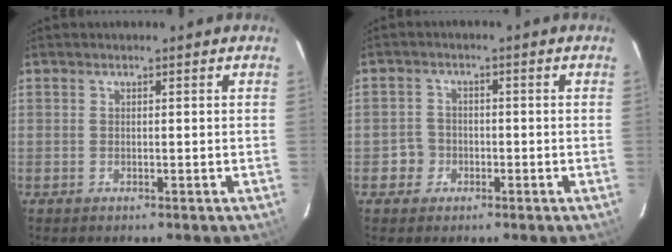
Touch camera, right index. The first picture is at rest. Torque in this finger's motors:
{"motor_torque": [-0.43, 0.01, -1.05, -0.21]}